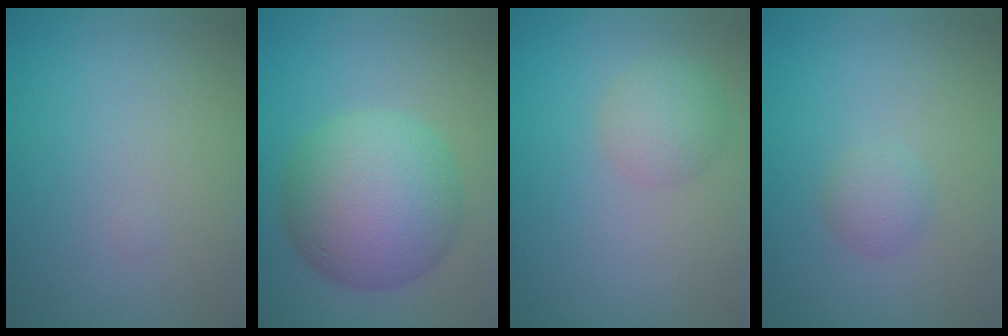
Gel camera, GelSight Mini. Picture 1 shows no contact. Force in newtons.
{"total": 9.2, "press": 9.2, "slide": 0.2}
{"total": 2.6, "press": 2.6, "slide": 0.1}
{"total": 1.6, "press": 1.6, "slide": 0.1}